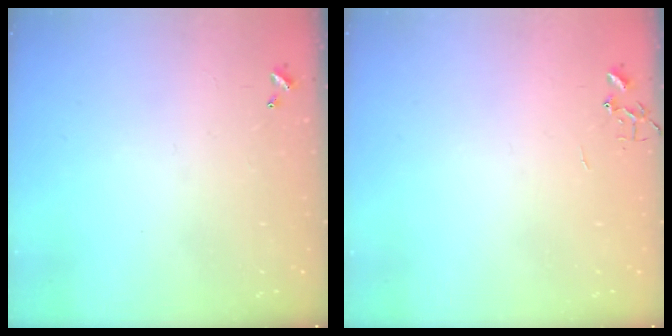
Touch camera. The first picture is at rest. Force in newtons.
{"total": 0.0}